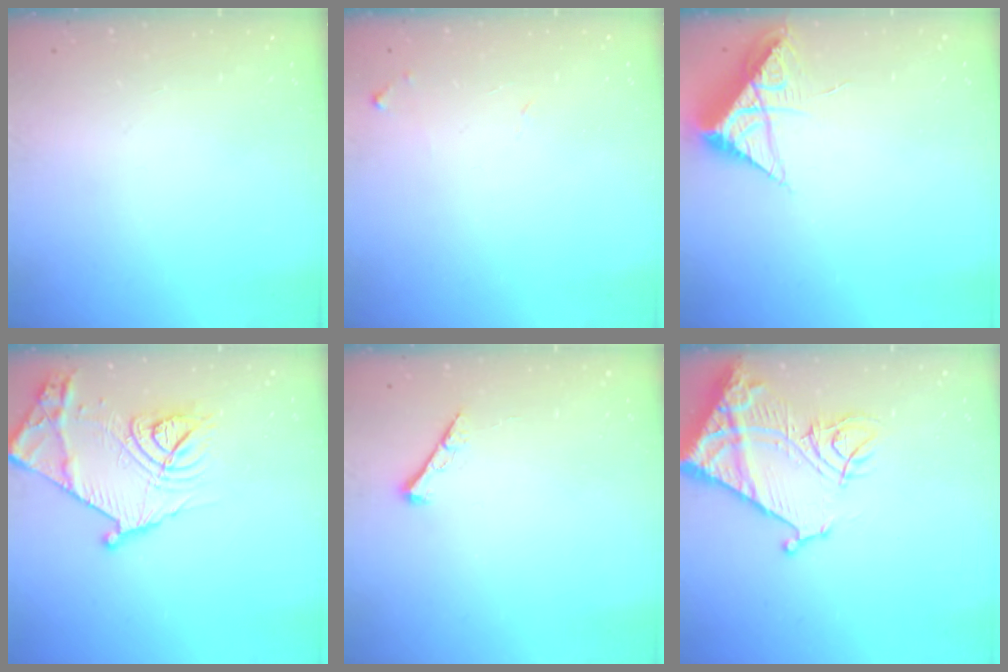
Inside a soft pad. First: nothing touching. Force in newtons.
{"total": 5.4, "press": 5.4, "slide": 0.4}
{"total": 8.5, "press": 8.5, "slide": 0.5}
{"total": 19.0, "press": 19.0, "slide": 0.7}
{"total": 3.9, "press": 3.9, "slide": 0.5}
{"total": 17.0, "press": 16.8, "slide": 2.0}